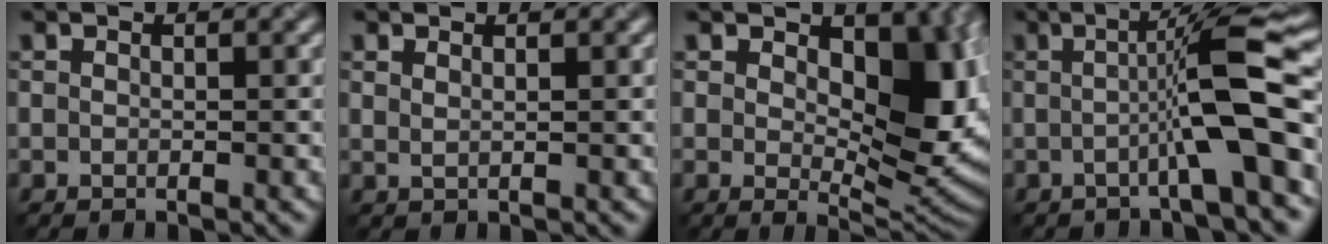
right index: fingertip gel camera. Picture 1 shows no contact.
{"total": 0.7, "force": [0.6, 0.2, 0.2], "torque": [0.001, -0.003, 0.009]}
{"total": 9.6, "force": [2.3, 5.0, 7.9], "torque": [-0.115, -0.004, 0.042]}
{"total": 8.0, "force": [-1.1, 0.9, 7.8], "torque": [-0.106, 0.016, -0.019]}